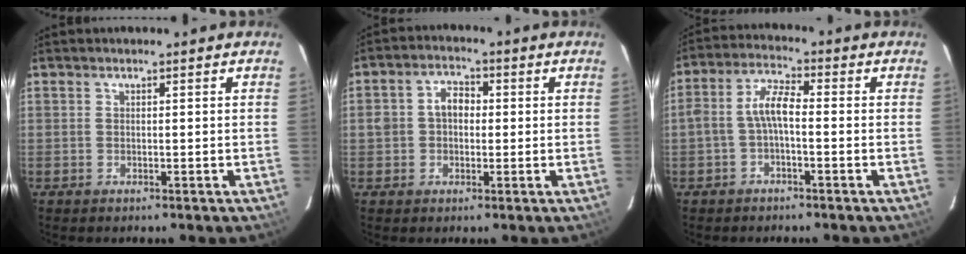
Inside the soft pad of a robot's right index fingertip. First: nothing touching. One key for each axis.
{"total": 4.9, "fx": 0.0, "fy": 3.9, "fz": 2.9, "tx": -0.055, "ty": 0.017, "tz": 0.002}
{"total": 5.1, "fx": -1.4, "fy": 1.8, "fz": 4.5, "tx": -0.102, "ty": 0.019, "tz": -0.030}